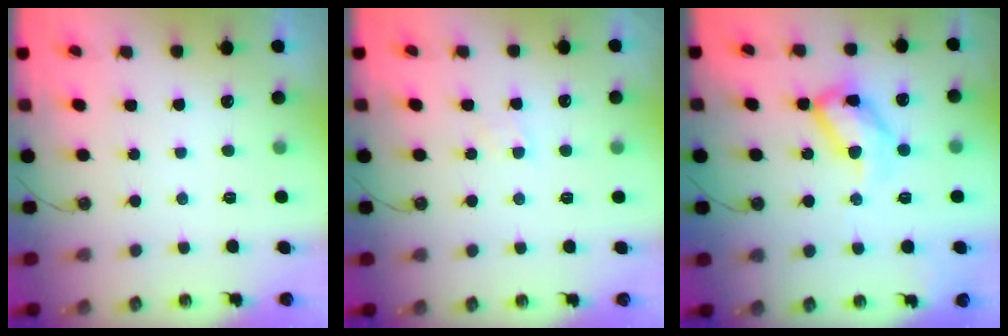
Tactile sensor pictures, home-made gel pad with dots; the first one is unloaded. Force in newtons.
{"total": 2.8, "press": 2.8, "slide": 0.3}
{"total": 16.2, "press": 16.1, "slide": 1.1}